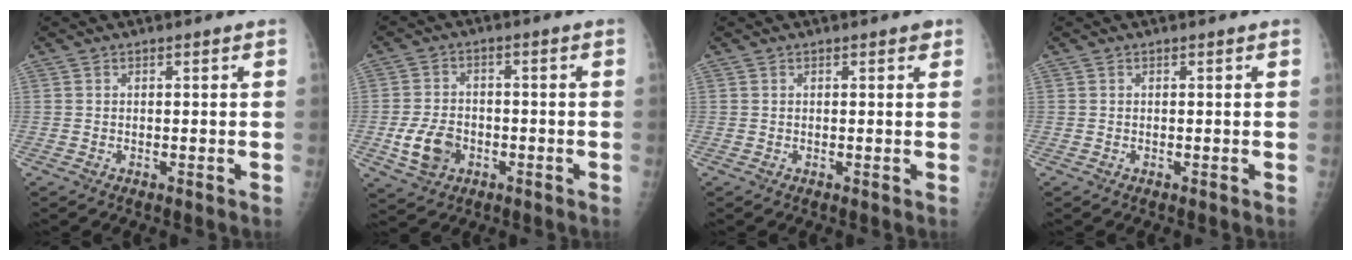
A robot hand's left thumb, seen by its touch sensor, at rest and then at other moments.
{"total": 7.5, "force": [-2.4, 5.5, 4.5], "torque": [-0.075, 0.010, -0.039]}
{"total": 0.9, "force": [0.5, 0.4, 0.6], "torque": [-0.003, 0.000, 0.004]}
{"total": 0.0}